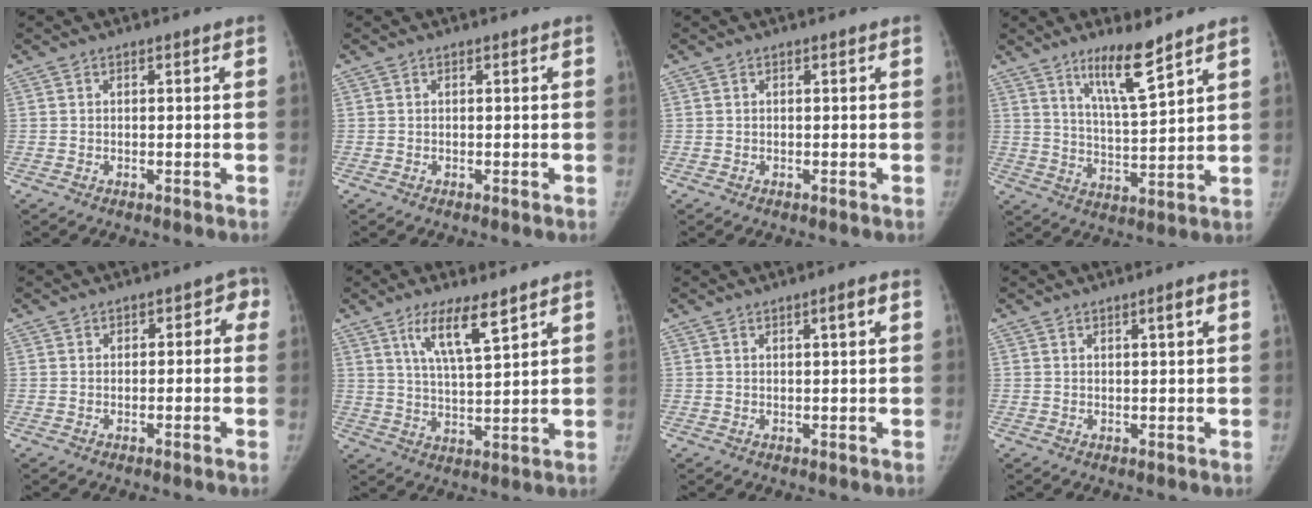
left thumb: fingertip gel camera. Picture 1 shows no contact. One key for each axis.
{"total": 0.0}
{"total": 0.0}
{"total": 9.6, "fx": 6.7, "fy": 1.1, "fz": 6.8, "tx": -0.114, "ty": -0.056, "tz": 0.125}
{"total": 3.1, "fx": 0.0, "fy": 2.4, "fz": 1.8, "tx": 0.013, "ty": 0.009, "tz": -0.014}
{"total": 8.6, "fx": 5.3, "fy": 1.7, "fz": 6.5, "tx": -0.115, "ty": -0.031, "tz": 0.103}
{"total": 2.2, "fx": 0.8, "fy": 0.2, "fz": 2.0, "tx": -0.029, "ty": -0.001, "tz": 0.012}
{"total": 2.1, "fx": 0.9, "fy": 0.2, "fz": 1.9, "tx": -0.027, "ty": -0.002, "tz": 0.014}